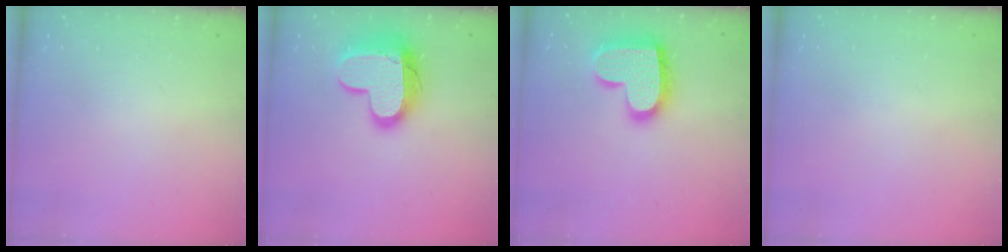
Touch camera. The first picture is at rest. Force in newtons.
{"total": 16.2, "press": 16.1, "slide": 1.1}
{"total": 19.6, "press": 19.5, "slide": 1.3}
{"total": 0.6, "press": 0.6, "slide": 0.2}